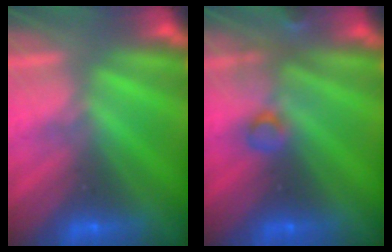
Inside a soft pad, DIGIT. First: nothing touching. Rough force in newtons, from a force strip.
{"total": 2.9}